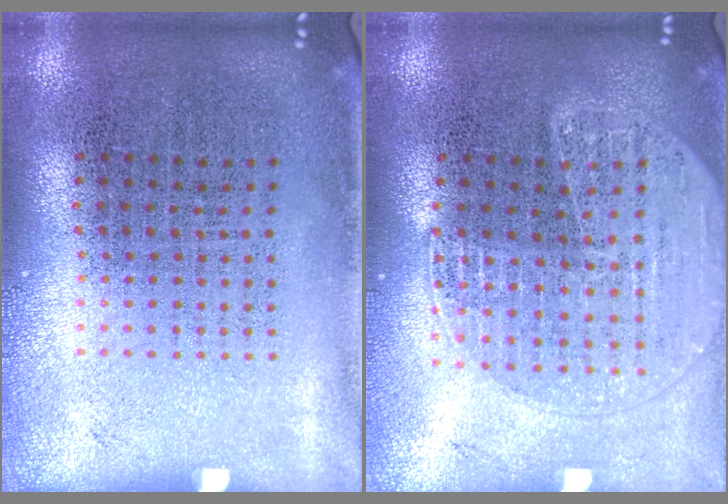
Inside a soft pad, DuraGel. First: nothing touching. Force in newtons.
{"total": 1.7, "press": 1.6, "slide": 0.6}